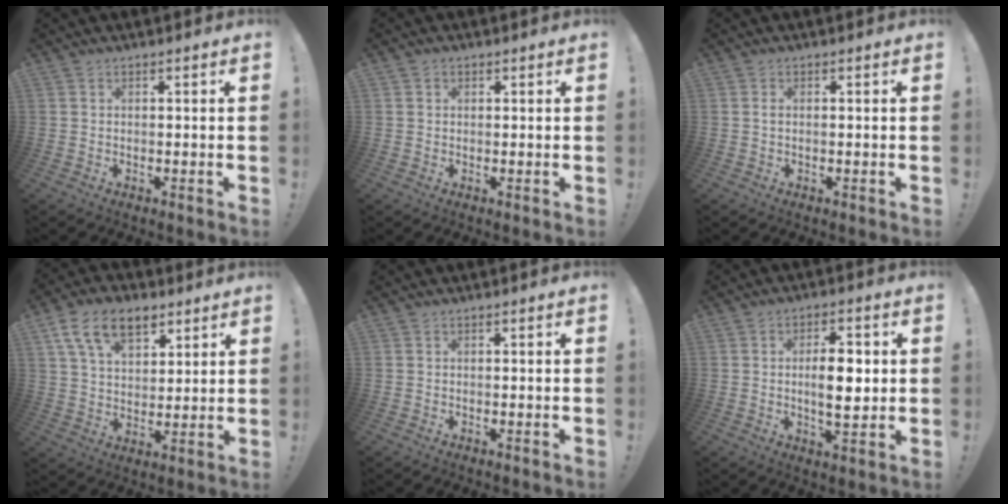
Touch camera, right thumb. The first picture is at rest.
{"total": 0.9, "force": [0.4, 0.8, 0.2], "torque": [0.001, 0.000, 0.006]}
{"total": 0.8, "force": [-0.1, 0.2, 0.7], "torque": [-0.016, 0.003, -0.002]}
{"total": 14.3, "force": [7.7, 8.5, 8.5], "torque": [-0.138, -0.024, 0.143]}
{"total": 0.0}
{"total": 9.4, "force": [0.2, 4.0, 8.5], "torque": [-0.139, -0.002, -0.004]}